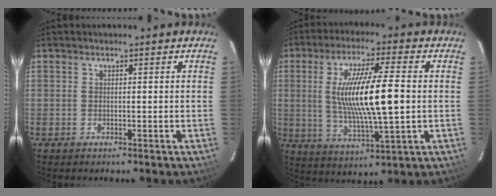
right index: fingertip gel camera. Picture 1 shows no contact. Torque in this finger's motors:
{"motor_torque": [1.21, 0.41, 1.05, 0.21]}